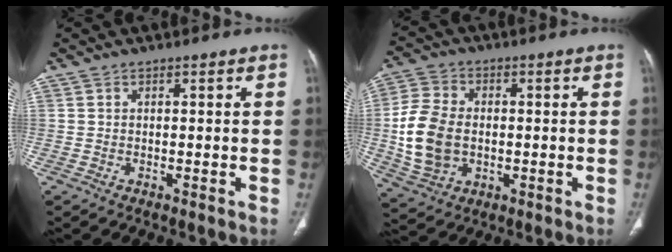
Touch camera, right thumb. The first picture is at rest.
{"total": 12.9, "force": [-0.6, 9.2, 9.0], "torque": [-0.175, 0.005, -0.007]}